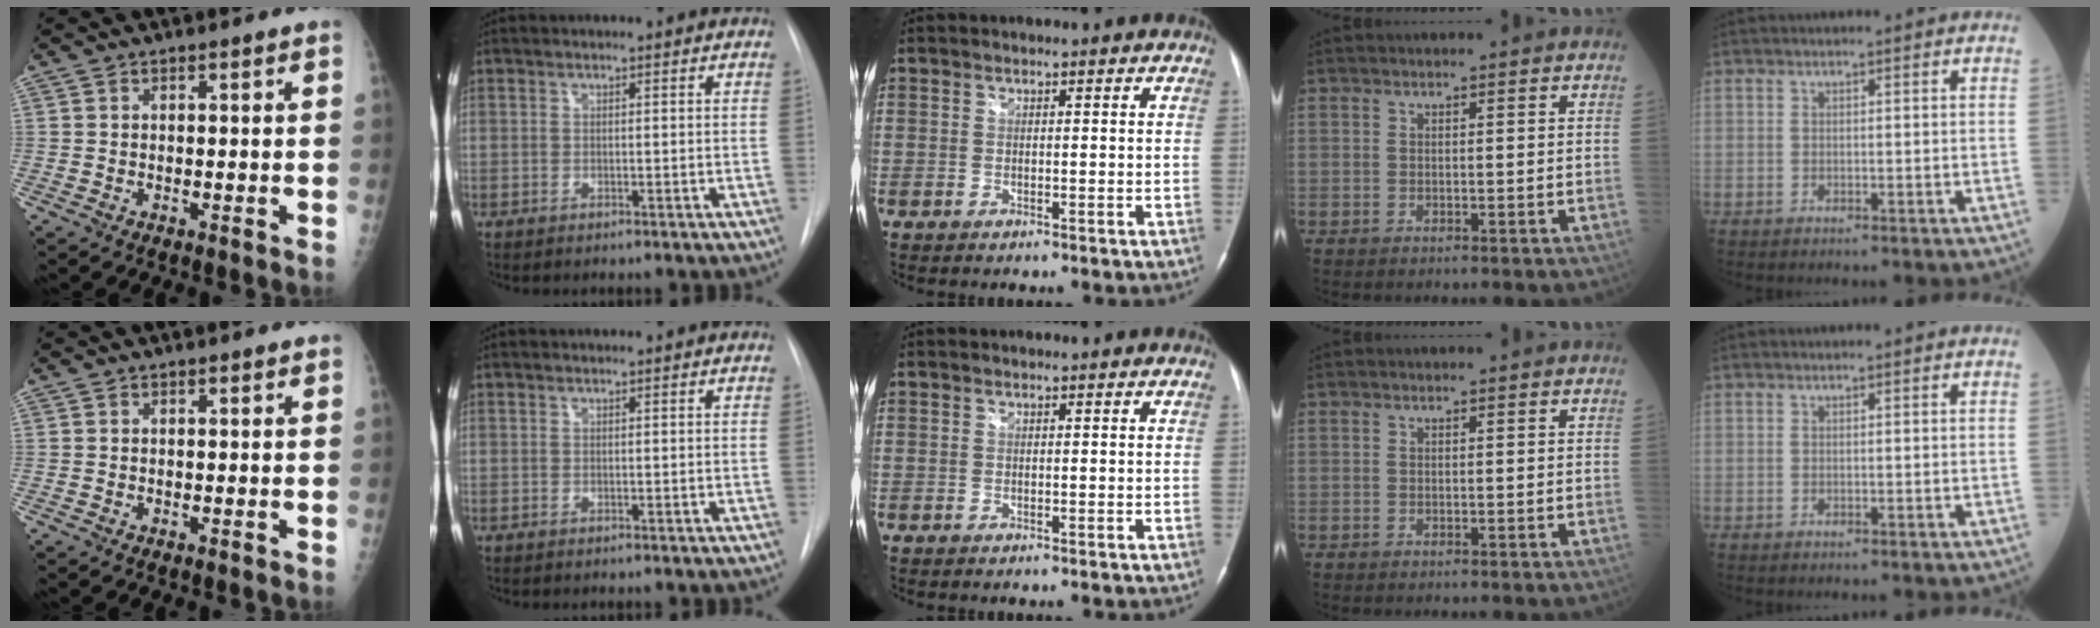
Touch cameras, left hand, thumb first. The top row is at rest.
{}